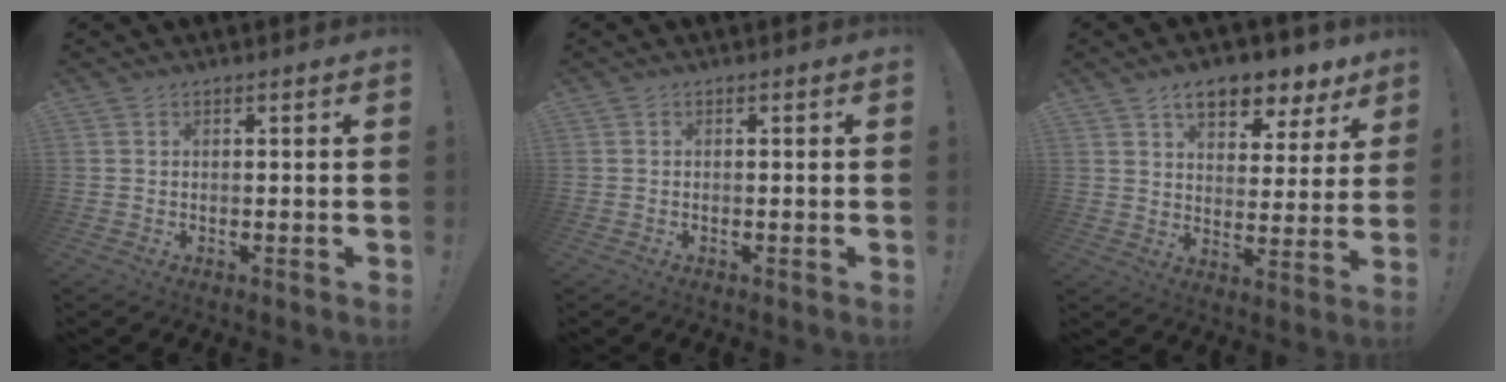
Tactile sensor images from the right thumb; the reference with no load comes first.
{"total": 0.0}
{"total": 10.5, "force": [7.1, 5.1, 5.9], "torque": [-0.084, -0.046, 0.124]}